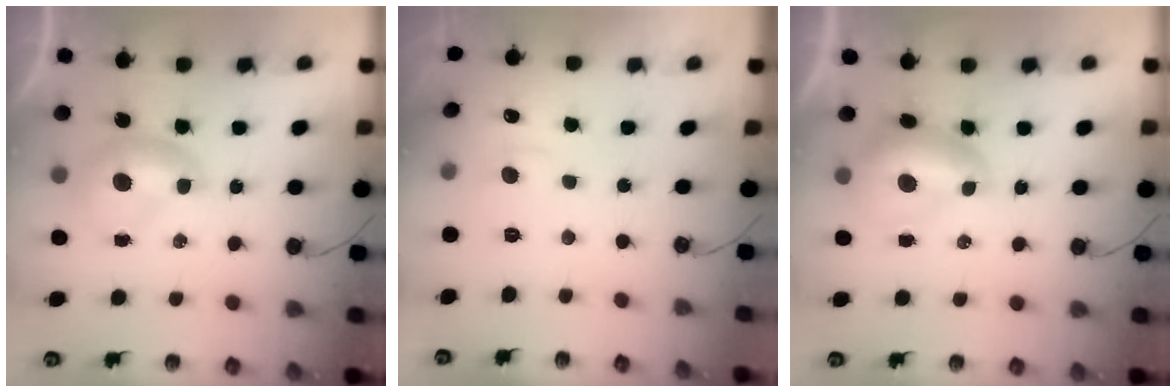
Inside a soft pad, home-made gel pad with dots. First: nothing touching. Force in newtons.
{"total": 1.5, "press": 1.4, "slide": 0.6}
{"total": 1.1, "press": 1.0, "slide": 0.4}